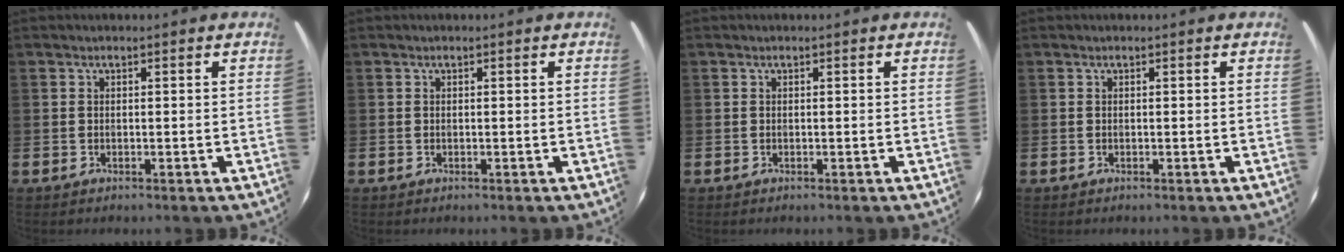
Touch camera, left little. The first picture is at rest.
{"total": 0.0}
{"total": 0.0}
{"total": 0.0}